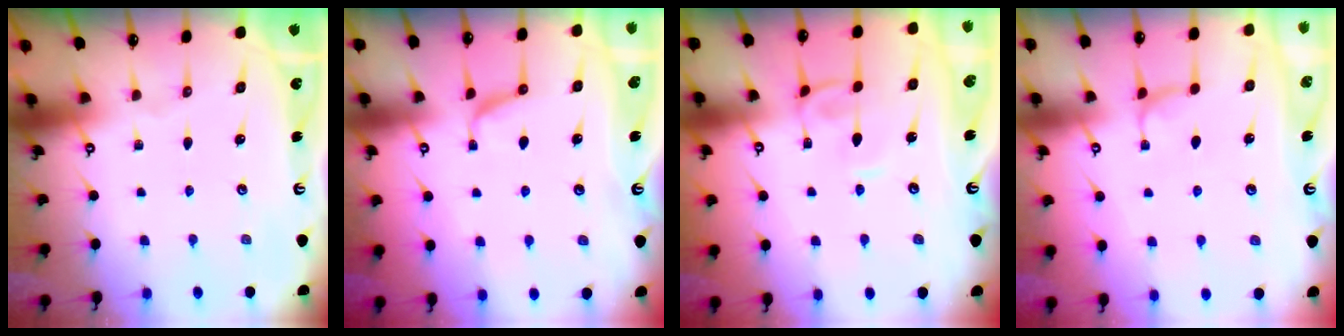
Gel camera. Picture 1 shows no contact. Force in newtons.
{"total": 1.3, "press": 1.1, "slide": 0.7}
{"total": 2.9, "press": 2.9, "slide": 0.2}
{"total": 1.9, "press": 1.8, "slide": 0.5}